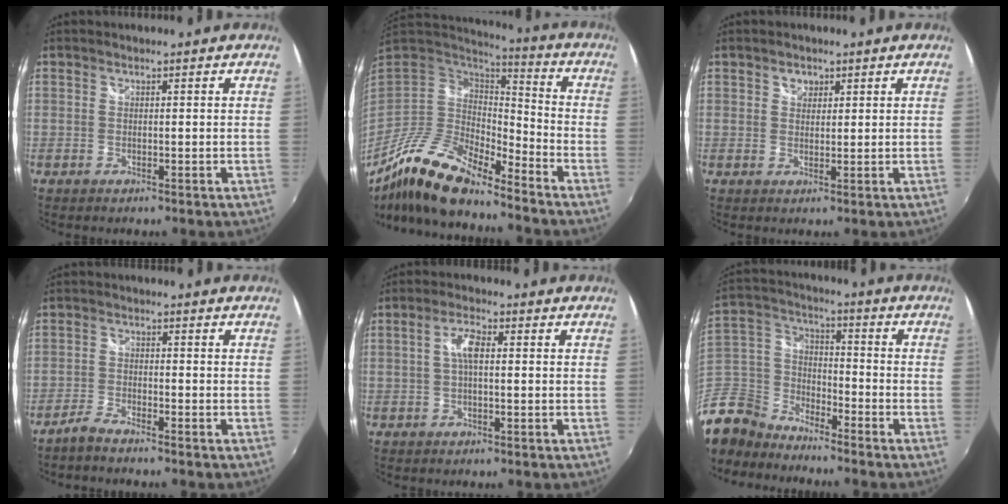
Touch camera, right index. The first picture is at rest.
{"total": 16.9, "force": [-13.1, 4.1, 9.9], "torque": [-0.193, -0.027, -0.252]}
{"total": 2.1, "force": [1.0, 1.7, 0.6], "torque": [-0.005, 0.005, 0.017]}
{"total": 3.1, "force": [-2.9, 0.4, 1.2], "torque": [-0.044, -0.003, -0.061]}
{"total": 3.7, "force": [0.3, 1.3, 3.5], "torque": [-0.069, 0.008, 0.005]}
{"total": 13.4, "force": [-9.6, 8.5, 3.6], "torque": [-0.124, 0.020, -0.201]}